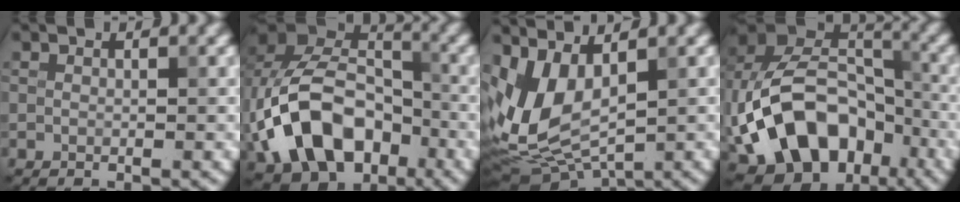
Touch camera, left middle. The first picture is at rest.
{"total": 13.2, "force": [-4.3, 9.0, 8.7], "torque": [-0.172, 0.005, -0.084]}
{"total": 8.1, "force": [0.6, 4.3, 6.9], "torque": [-0.159, -0.010, 0.017]}
{"total": 15.1, "force": [-5.6, 10.3, 9.5], "torque": [-0.185, -0.002, -0.099]}